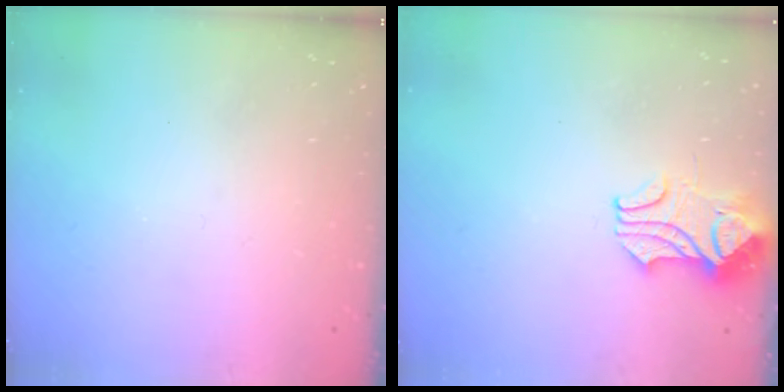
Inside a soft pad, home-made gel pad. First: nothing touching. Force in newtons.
{"total": 2.1, "press": 1.9, "slide": 0.9}